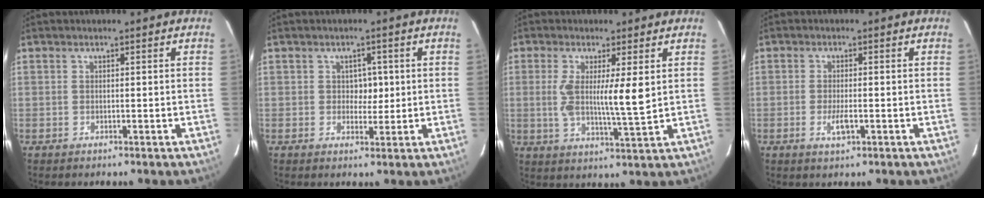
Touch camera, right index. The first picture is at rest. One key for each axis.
{"total": 2.9, "fx": 0.4, "fy": 2.1, "fz": 1.9, "tx": -0.017, "ty": 0.002, "tz": 0.006}
{"total": 7.8, "fx": 1.2, "fy": 0.4, "fz": 7.7, "tx": -0.143, "ty": -0.009, "tz": 0.021}
{"total": 2.9, "fx": -1.0, "fy": 0.7, "fz": 2.6, "tx": -0.053, "ty": -0.003, "tz": -0.015}